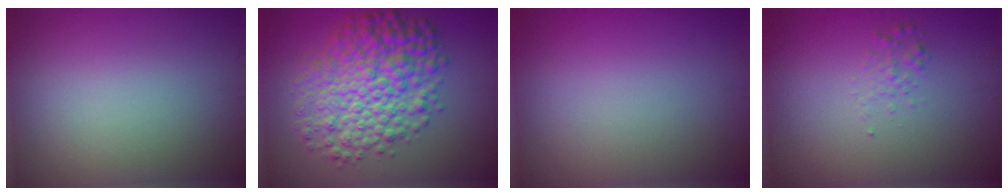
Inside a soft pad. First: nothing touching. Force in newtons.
{"total": 8.4, "press": 8.4, "slide": 0.1}
{"total": 0.0}
{"total": 1.0, "press": 1.0, "slide": 0.0}